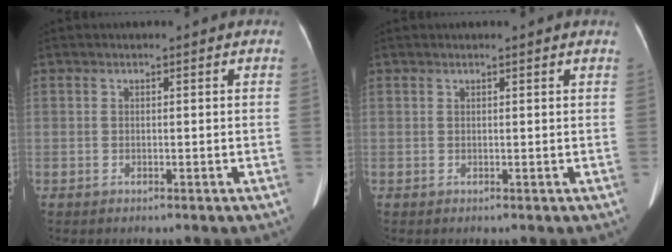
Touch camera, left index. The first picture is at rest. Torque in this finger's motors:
{"motor_torque": [-0.14, -0.07, 0.02, 0.02]}